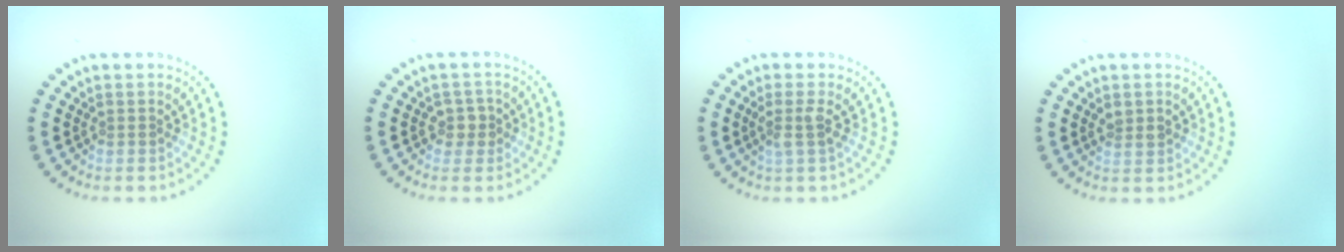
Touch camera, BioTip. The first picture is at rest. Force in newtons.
{"total": 1.6, "press": 1.5, "slide": 0.7}
{"total": 1.7, "press": 1.3, "slide": 1.1}
{"total": 1.3, "press": 1.3, "slide": 0.3}